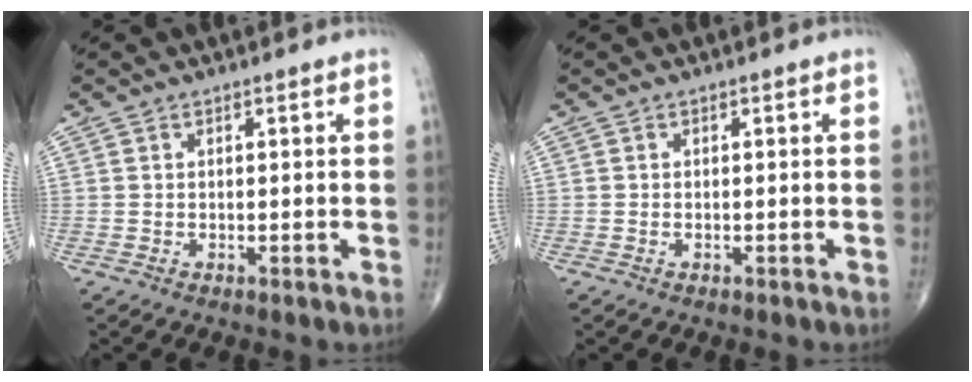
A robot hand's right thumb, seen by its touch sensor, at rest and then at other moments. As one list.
[{"total": 0.0}]